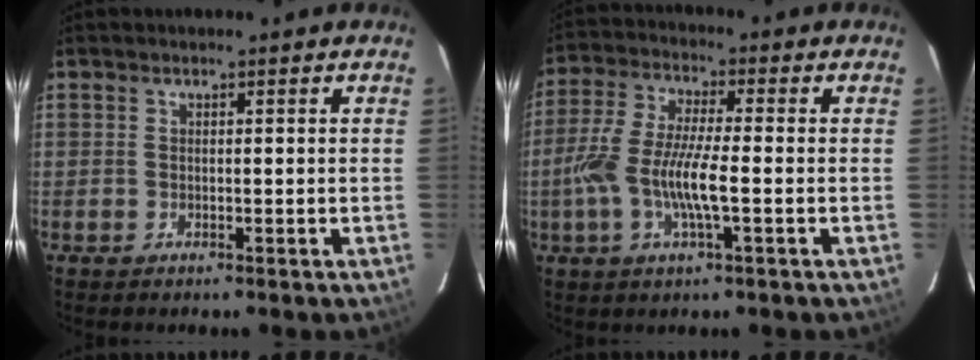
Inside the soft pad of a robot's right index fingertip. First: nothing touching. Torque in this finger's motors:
{"motor_torque": [0.31, -0.06, 0.32, 0.16]}